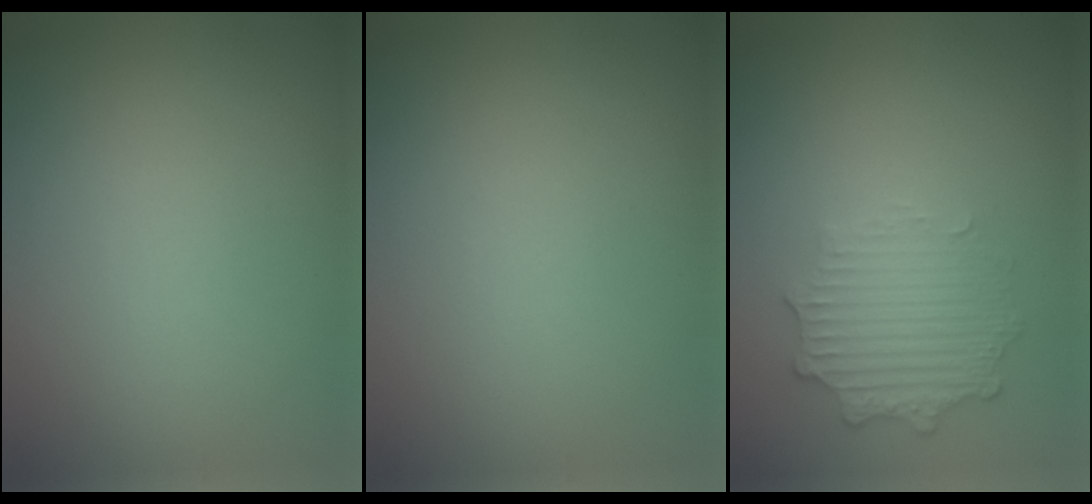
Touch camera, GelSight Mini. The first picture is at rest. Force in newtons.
{"total": 0.0}
{"total": 2.9, "press": 2.4, "slide": 1.6}